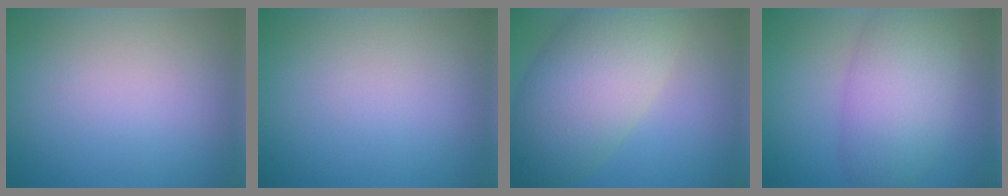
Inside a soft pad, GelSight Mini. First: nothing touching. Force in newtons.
{"total": 0.0}
{"total": 9.5, "press": 9.5, "slide": 0.6}
{"total": 6.8, "press": 6.7, "slide": 0.3}